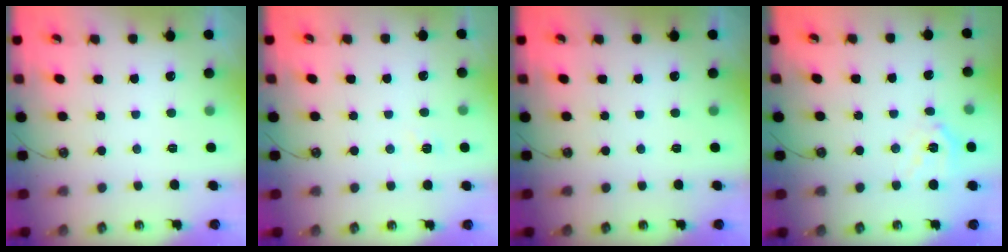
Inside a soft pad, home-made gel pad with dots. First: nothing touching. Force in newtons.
{"total": 2.9, "press": 2.8, "slide": 0.5}
{"total": 0.0}
{"total": 12.0, "press": 11.9, "slide": 1.7}